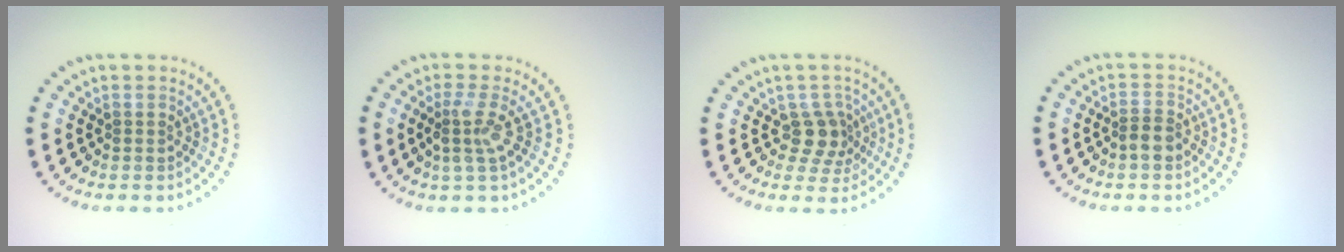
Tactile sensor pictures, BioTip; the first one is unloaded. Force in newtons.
{"total": 2.6, "press": 1.9, "slide": 1.9}
{"total": 2.8, "press": 2.2, "slide": 1.8}
{"total": 1.7, "press": 1.5, "slide": 0.8}